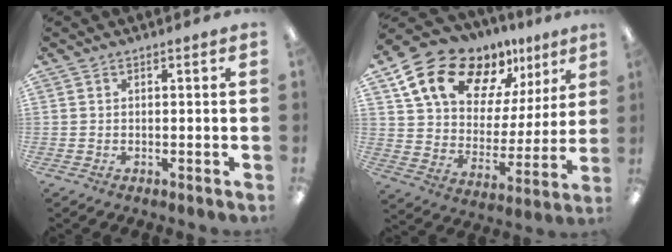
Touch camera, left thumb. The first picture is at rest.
{"total": 16.9, "force": [12.6, 8.7, 7.1], "torque": [-0.140, -0.085, 0.227]}